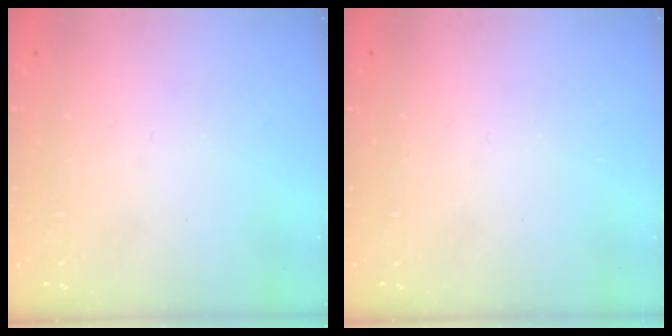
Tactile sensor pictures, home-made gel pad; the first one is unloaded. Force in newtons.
{"total": 0.0}